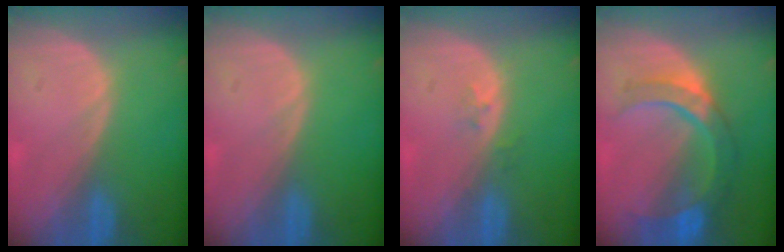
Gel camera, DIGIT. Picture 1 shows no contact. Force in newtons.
{"total": 0.0}
{"total": 1.6, "press": 1.2, "slide": 1.0}
{"total": 8.5, "press": 8.1, "slide": 2.7}